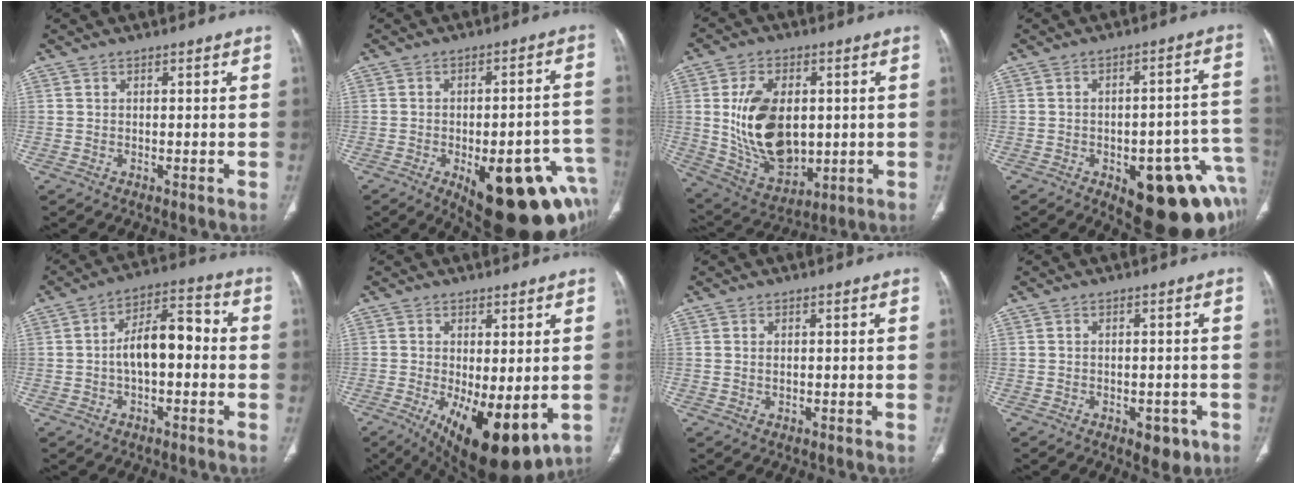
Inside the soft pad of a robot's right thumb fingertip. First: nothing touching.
{"total": 24.8, "force": [-10.4, 9.5, 20.4], "torque": [-0.168, 0.042, -0.120]}
{"total": 17.6, "force": [1.1, 11.2, 13.6], "torque": [-0.211, -0.013, 0.041]}
{"total": 20.4, "force": [-8.4, 8.6, 16.6], "torque": [-0.131, 0.048, -0.090]}
{"total": 10.3, "force": [-0.8, 5.3, 8.8], "torque": [-0.135, 0.040, -0.020]}
{"total": 14.3, "force": [-4.0, 5.8, 12.5], "torque": [-0.189, -0.025, -0.042]}
{"total": 0.9, "force": [0.2, 0.5, 0.7], "torque": [-0.013, 0.000, 0.008]}
{"total": 4.5, "force": [-2.1, 2.6, 3.0], "torque": [-0.019, 0.007, -0.020]}